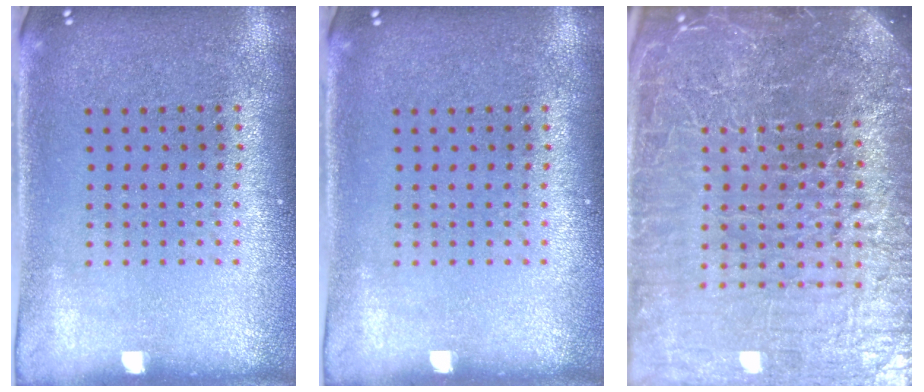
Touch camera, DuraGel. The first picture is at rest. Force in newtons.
{"total": 0.0}
{"total": 6.9, "press": 6.1, "slide": 3.3}